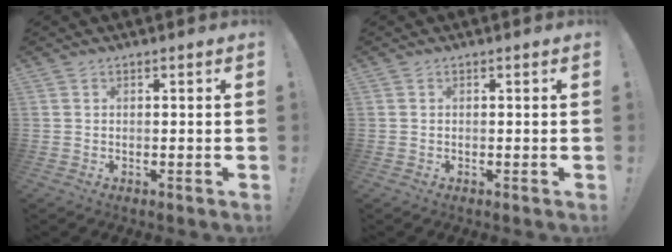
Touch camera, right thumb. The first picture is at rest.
{"total": 0.0}